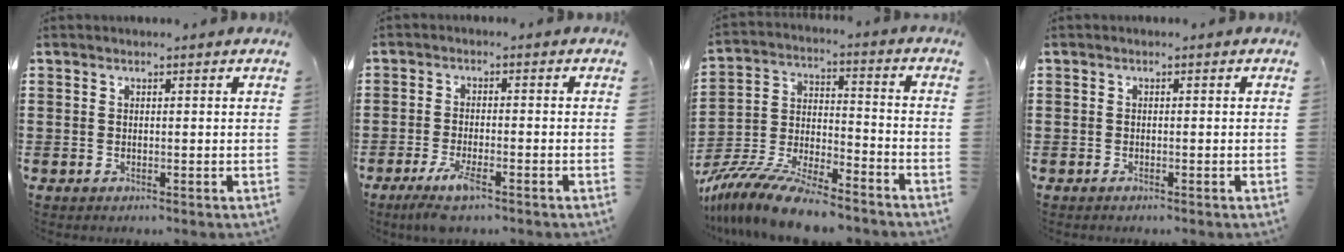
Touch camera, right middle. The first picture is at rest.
{"total": 4.4, "force": [-2.9, 0.6, 3.3], "torque": [-0.072, -0.012, -0.054]}
{"total": 11.2, "force": [-10.1, 1.5, 4.4], "torque": [-0.089, 0.019, -0.201]}
{"total": 0.0}